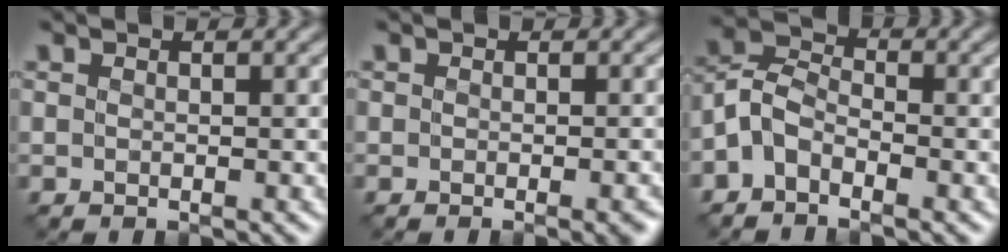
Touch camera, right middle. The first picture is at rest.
{"total": 1.8, "force": [-1.0, 0.4, 1.5], "torque": [-0.015, -0.005, -0.010]}
{"total": 3.4, "force": [-2.0, 1.9, 2.0], "torque": [-0.044, 0.010, -0.049]}